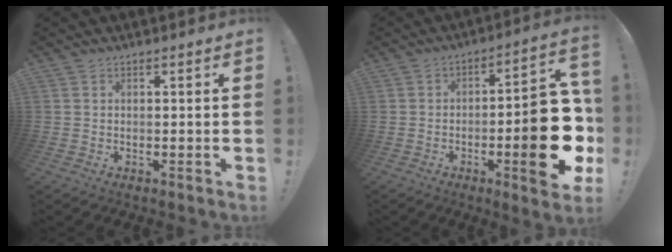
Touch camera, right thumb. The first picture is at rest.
{"total": 19.2, "force": [-4.8, 5.7, 17.7], "torque": [-0.218, 0.020, -0.063]}